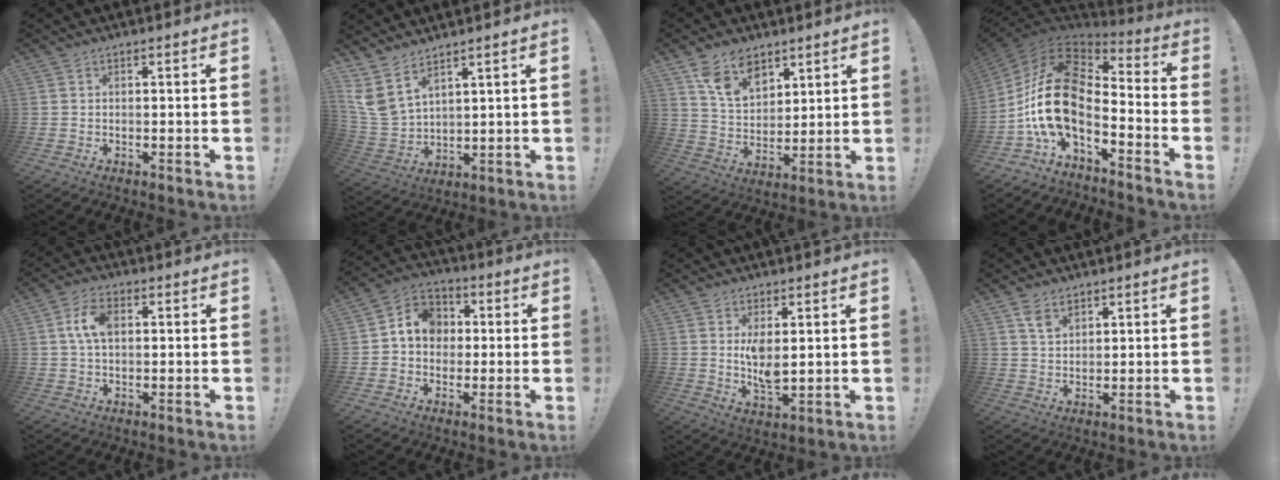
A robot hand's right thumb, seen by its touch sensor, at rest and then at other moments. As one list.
[{"total": 7.6, "force": [5.6, 3.6, 3.7], "torque": [-0.088, -0.043, 0.111]}, {"total": 11.6, "force": [7.7, 7.3, 4.7], "torque": [-0.084, -0.041, 0.151]}, {"total": 17.6, "force": [-1.7, 9.4, 14.8], "torque": [-0.299, -0.003, -0.030]}, {"total": 7.6, "force": [1.4, 4.4, 6.0], "torque": [-0.119, 0.011, 0.027]}, {"total": 9.2, "force": [0.5, 8.2, 4.2], "torque": [-0.060, 0.015, 0.017]}, {"total": 6.2, "force": [2.2, 2.5, 5.2], "torque": [-0.077, -0.018, 0.035]}, {"total": 4.6, "force": [2.9, 2.8, 2.3], "torque": [-0.036, -0.012, 0.054]}]